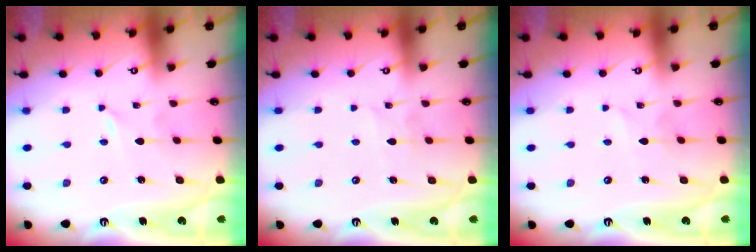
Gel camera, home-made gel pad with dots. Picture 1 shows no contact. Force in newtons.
{"total": 2.0, "press": 2.0, "slide": 0.2}
{"total": 2.9, "press": 2.9, "slide": 0.4}